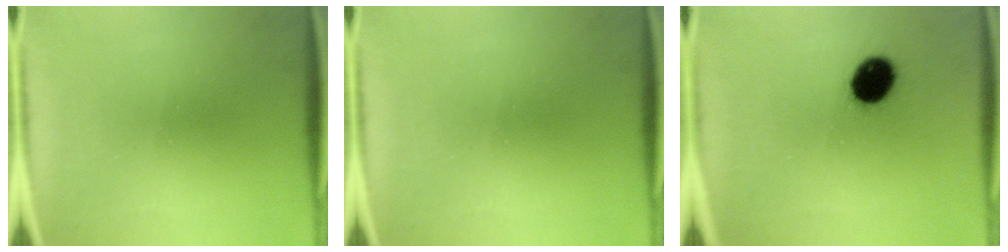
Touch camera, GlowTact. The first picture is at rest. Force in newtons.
{"total": 0.0}
{"total": 9.3}